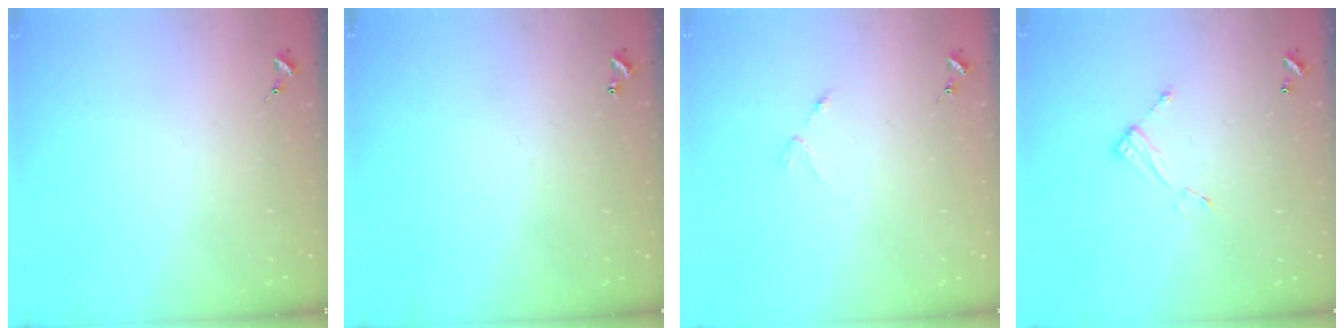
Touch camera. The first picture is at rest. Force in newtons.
{"total": 0.9, "press": 0.9, "slide": 0.2}
{"total": 2.5, "press": 2.4, "slide": 0.4}
{"total": 6.1, "press": 6.1, "slide": 0.2}